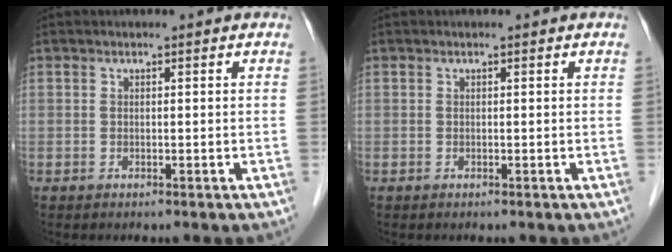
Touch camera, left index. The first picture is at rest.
{"total": 0.0}